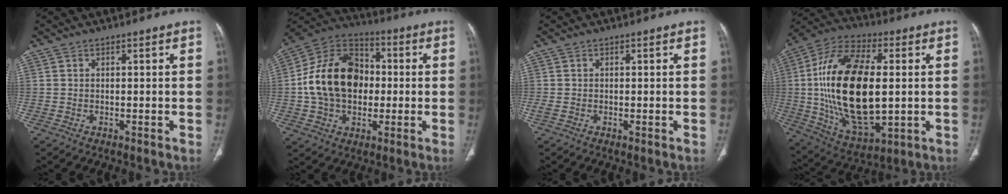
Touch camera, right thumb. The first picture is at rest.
{"total": 18.9, "force": [0.1, 13.8, 12.9], "torque": [-0.202, 0.028, -0.003]}
{"total": 1.1, "force": [-0.3, 0.4, 0.9], "torque": [-0.028, -0.003, -0.006]}
{"total": 26.3, "force": [0.8, 13.1, 22.7], "torque": [-0.433, -0.002, 0.021]}